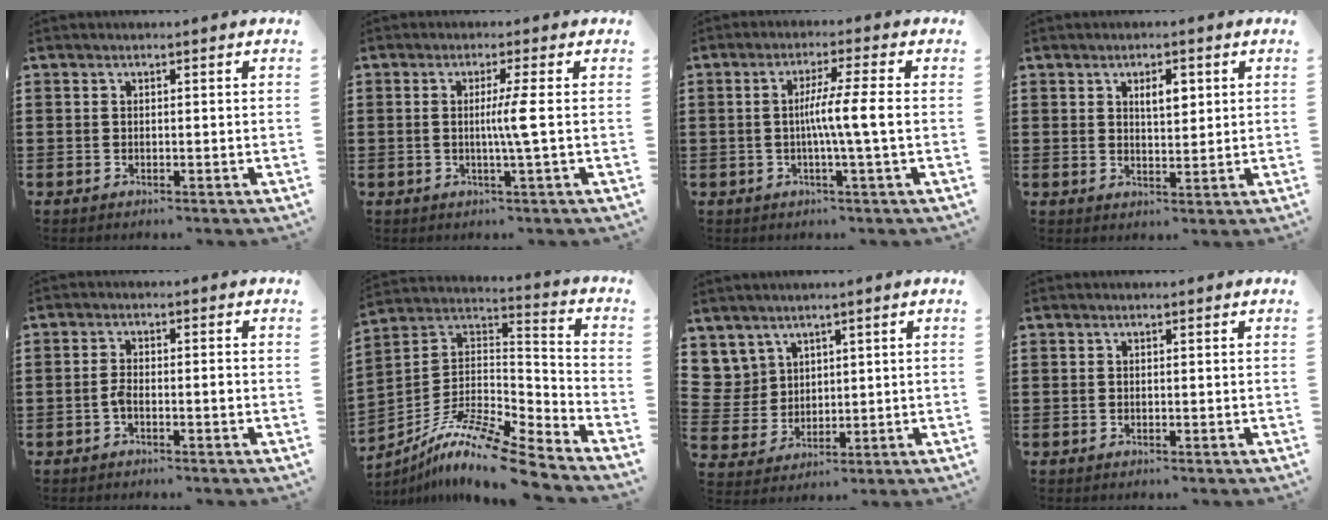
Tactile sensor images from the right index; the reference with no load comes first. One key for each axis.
{"total": 4.0, "fx": 0.0, "fy": -0.9, "fz": 3.9, "tx": -0.070, "ty": -0.012, "tz": -0.005}
{"total": 6.2, "fx": -0.4, "fy": -0.6, "fz": 6.2, "tx": -0.111, "ty": -0.007, "tz": -0.014}
{"total": 3.5, "fx": 1.3, "fy": 1.5, "fz": 2.8, "tx": -0.044, "ty": 0.002, "tz": 0.018}
{"total": 2.4, "fx": -0.9, "fy": 0.6, "fz": 2.2, "tx": -0.047, "ty": -0.001, "tz": -0.019}
{"total": 11.7, "fx": -9.6, "fy": 1.1, "fz": 6.7, "tx": -0.125, "ty": 0.010, "tz": -0.189}
{"total": 4.8, "fx": 3.0, "fy": 3.8, "fz": 0.1, "tx": -0.028, "ty": 0.005, "tz": 0.057}
{"total": 0.0}